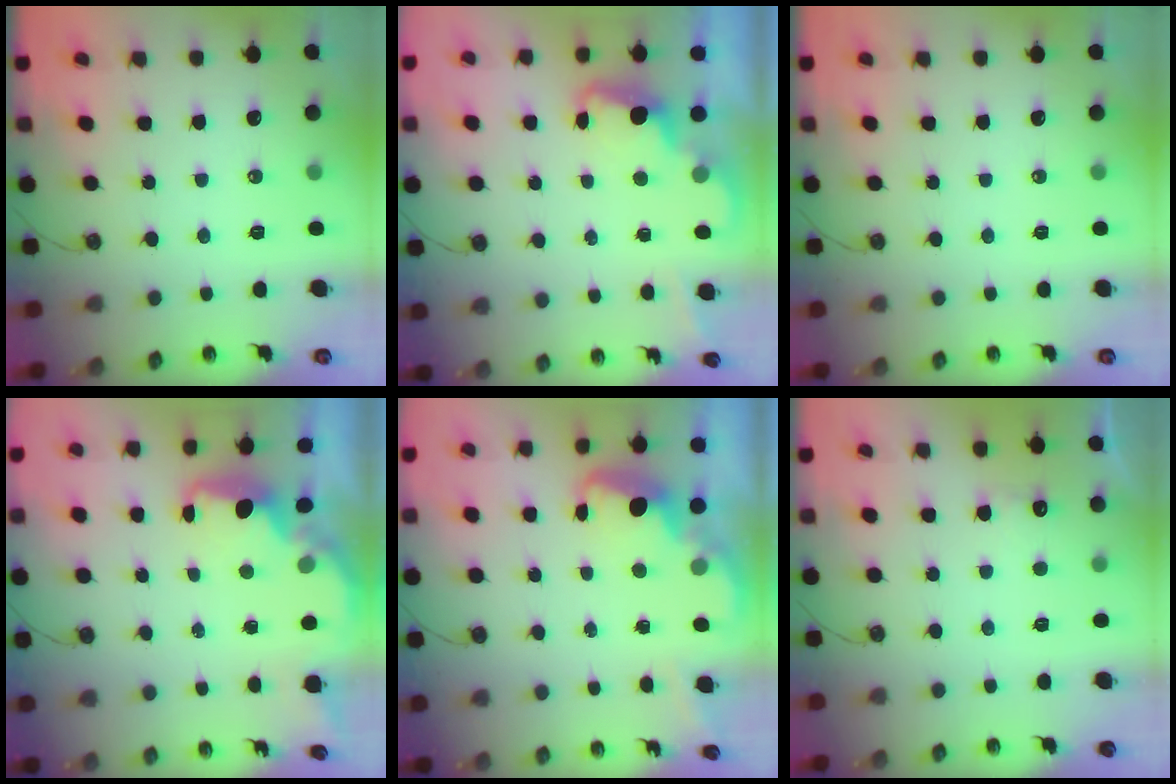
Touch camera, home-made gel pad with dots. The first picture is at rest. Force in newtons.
{"total": 2.3, "press": 2.2, "slide": 0.5}
{"total": 0.0}
{"total": 2.2, "press": 2.0, "slide": 0.8}
{"total": 2.7, "press": 2.6, "slide": 0.8}
{"total": 5.8, "press": 5.7, "slide": 1.2}